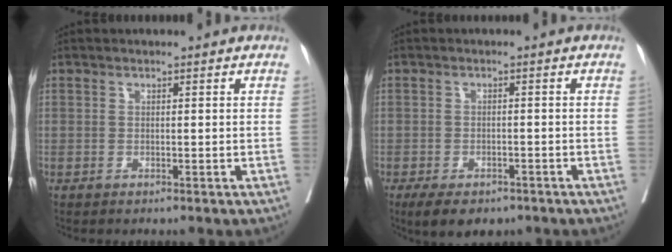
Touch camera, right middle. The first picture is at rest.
{"total": 6.9, "force": [-5.0, 3.1, 3.5], "torque": [-0.048, -0.004, -0.071]}